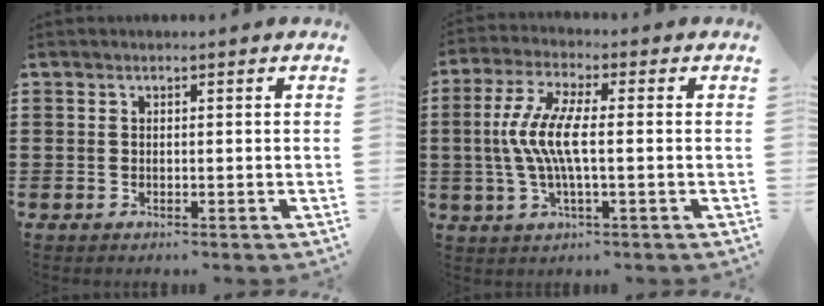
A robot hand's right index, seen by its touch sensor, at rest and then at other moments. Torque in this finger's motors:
{"motor_torque": [1.30, -0.34, 0.74, 0.21]}